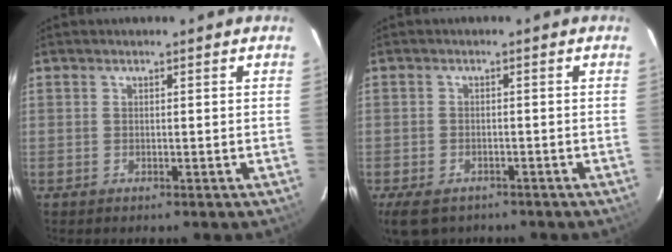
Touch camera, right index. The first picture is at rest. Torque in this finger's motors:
{"motor_torque": [0.66, -0.44, 0.25, 0.04]}